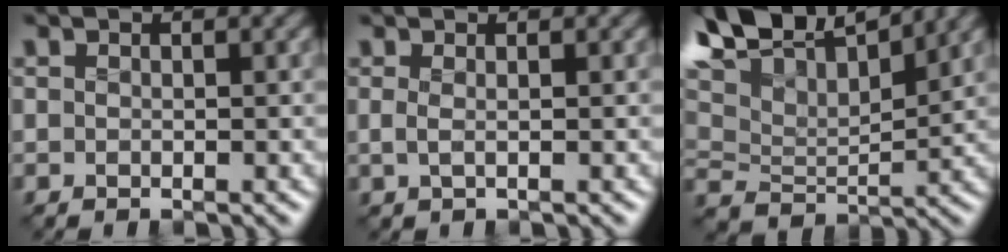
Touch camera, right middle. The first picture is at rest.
{"total": 0.9, "force": [0.0, 0.1, 0.9], "torque": [-0.024, -0.004, 0.001]}
{"total": 9.3, "force": [6.9, 3.6, 5.1], "torque": [-0.112, 0.031, 0.107]}